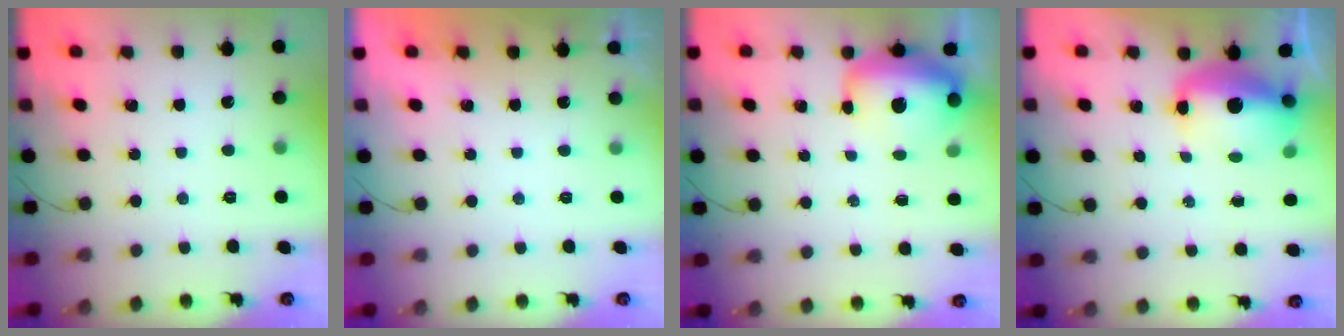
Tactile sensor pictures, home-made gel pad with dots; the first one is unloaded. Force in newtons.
{"total": 1.8, "press": 0.1, "slide": 1.8}
{"total": 14.1, "press": 13.5, "slide": 4.1}
{"total": 11.4, "press": 11.1, "slide": 2.6}